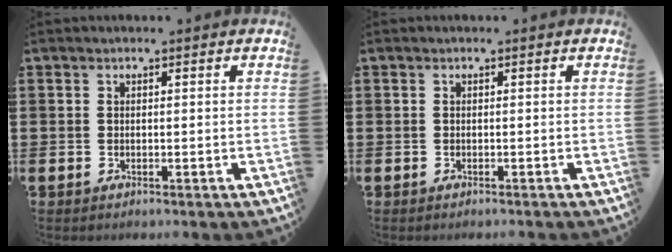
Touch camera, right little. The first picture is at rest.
{"total": 0.0}